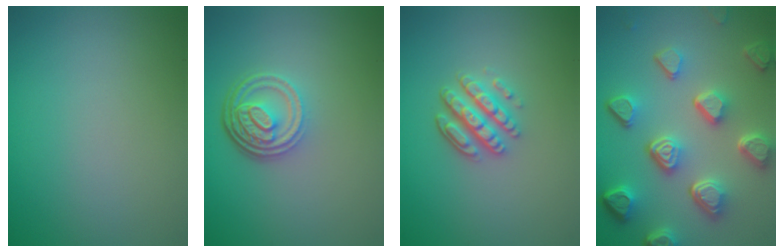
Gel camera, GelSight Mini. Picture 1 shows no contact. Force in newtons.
{"total": 4.9, "press": 3.5, "slide": 3.4}
{"total": 3.9, "press": 3.1, "slide": 2.3}
{"total": 7.5, "press": 5.6, "slide": 5.0}